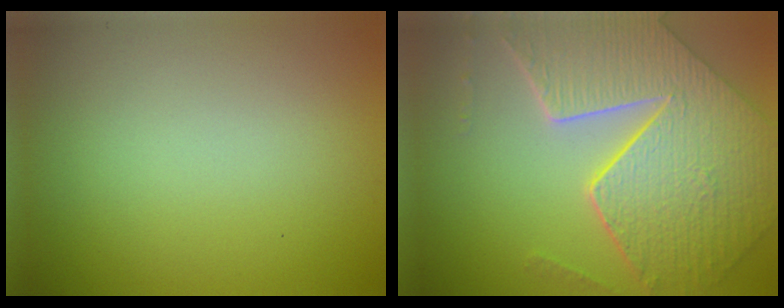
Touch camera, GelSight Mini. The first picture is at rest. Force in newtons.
{"total": 9.6, "press": 7.0, "slide": 6.4}